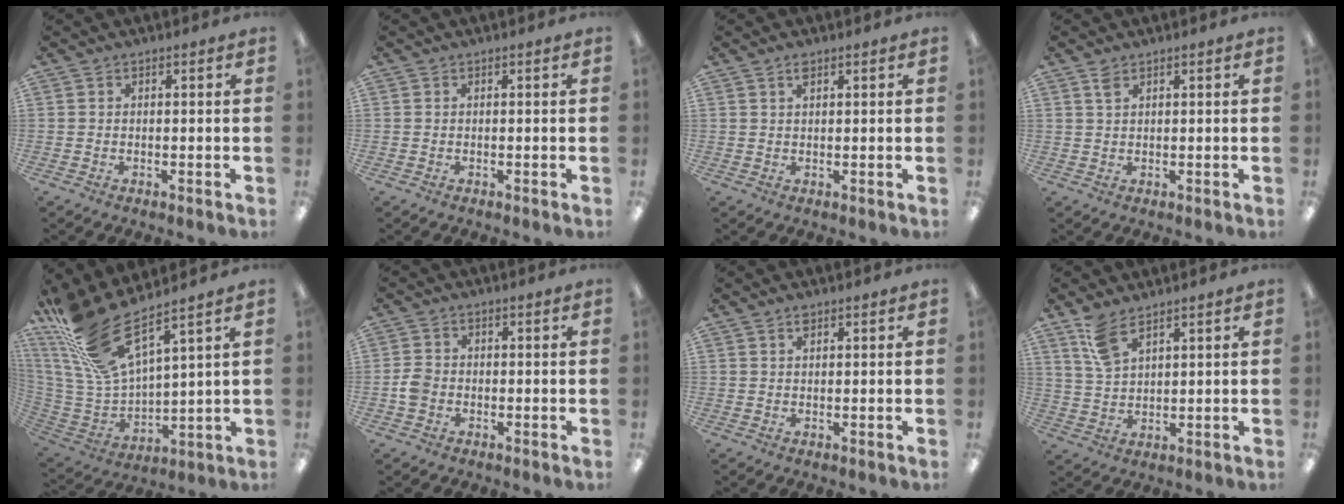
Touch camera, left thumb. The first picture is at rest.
{"total": 0.0}
{"total": 2.0, "force": [1.4, 0.7, 1.2], "torque": [-0.021, -0.001, 0.023]}
{"total": 2.0, "force": [1.5, 0.8, 1.1], "torque": [-0.018, -0.003, 0.025]}
{"total": 19.2, "force": [14.7, 4.8, 11.5], "torque": [-0.260, -0.107, 0.258]}
{"total": 3.5, "force": [-0.8, 2.9, 1.8], "torque": [-0.030, 0.008, -0.015]}
{"total": 1.6, "force": [1.1, 0.7, 1.0], "torque": [-0.015, -0.003, 0.019]}
{"total": 6.8, "force": [5.0, 2.8, 3.7], "torque": [-0.086, -0.014, 0.096]}